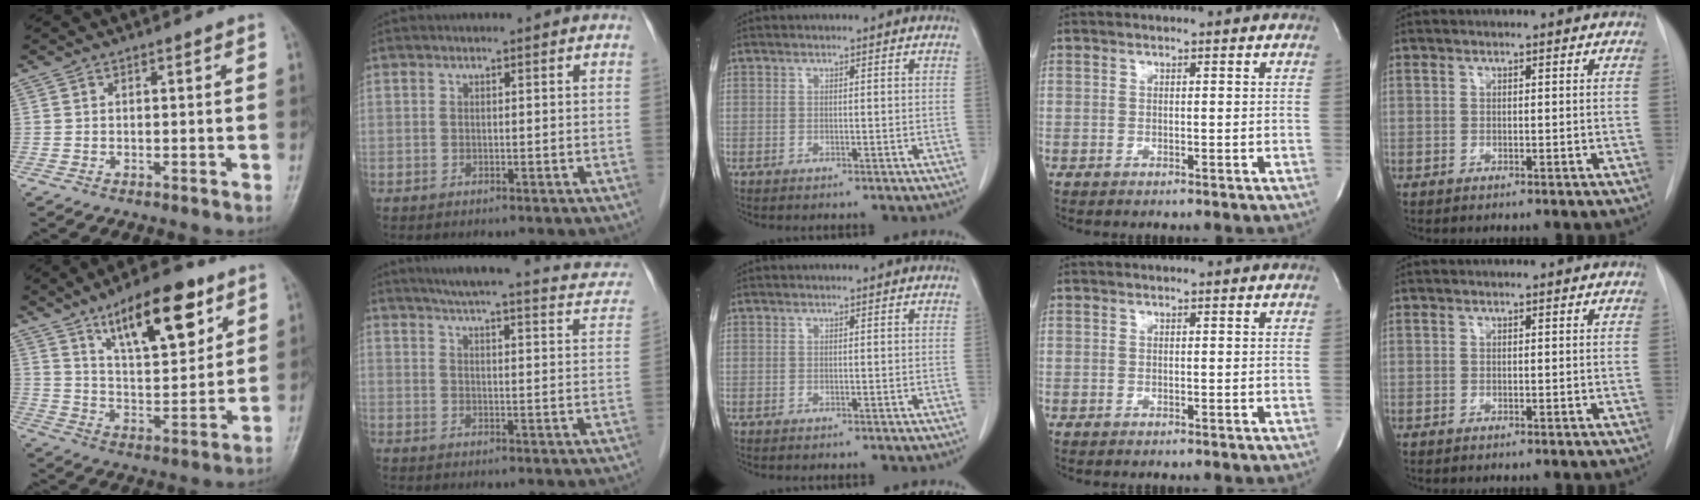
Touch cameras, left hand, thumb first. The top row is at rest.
{"thumb": {"total": 16.8, "force": [9.5, 6.2, 12.4], "torque": [-0.163, -0.046, 0.160]}, "index": {"total": 21.4, "force": [18.0, 3.6, 11.0], "torque": [-0.146, 0.007, 0.209]}}